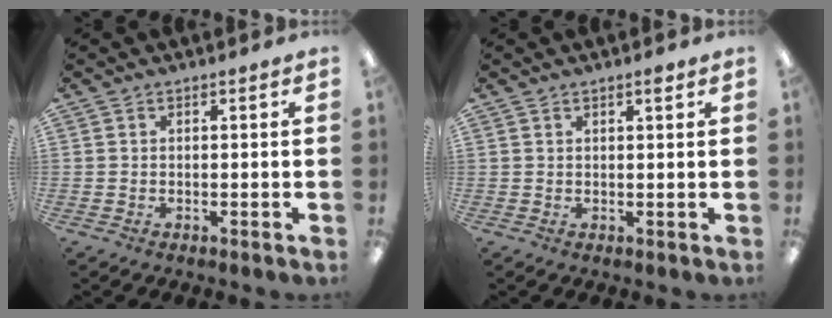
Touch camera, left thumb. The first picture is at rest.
{"total": 1.7, "force": [1.2, 0.3, 1.2], "torque": [-0.016, -0.002, 0.019]}